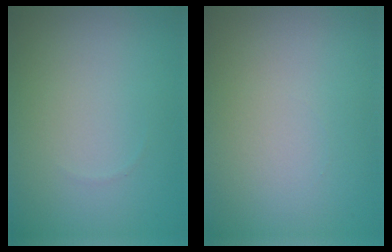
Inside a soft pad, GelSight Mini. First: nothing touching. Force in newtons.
{"total": 0.0}